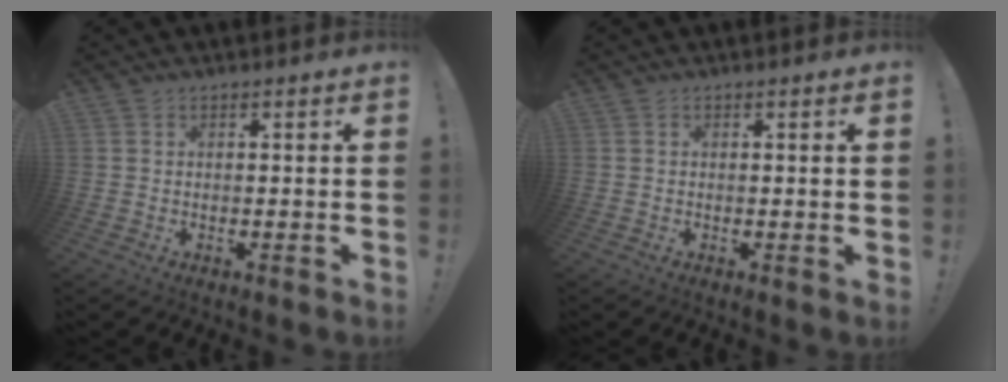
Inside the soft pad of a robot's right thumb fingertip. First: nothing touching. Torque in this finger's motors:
{"motor_torque": [0.22, 0.09, -0.18, 0.10, 0.05]}